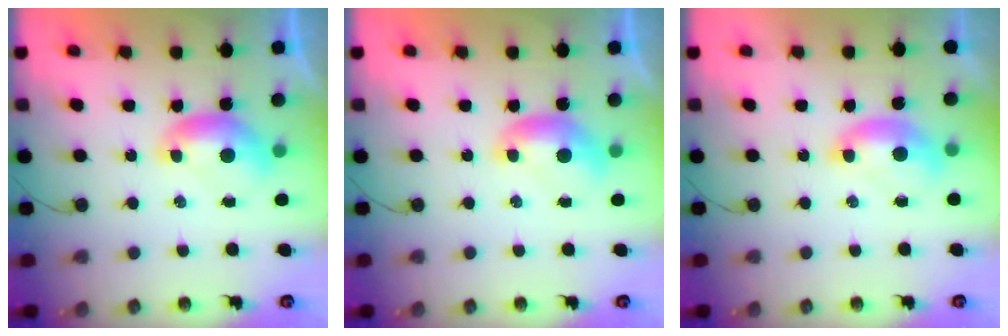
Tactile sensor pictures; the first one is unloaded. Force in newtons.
{"total": 0.0}
{"total": 1.5, "press": 1.3, "slide": 0.7}